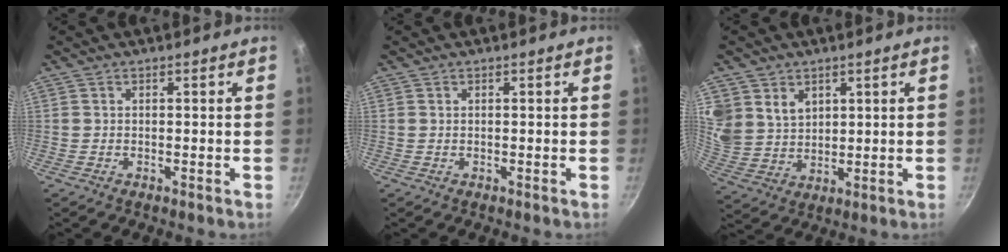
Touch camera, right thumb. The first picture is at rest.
{"total": 0.0}
{"total": 12.1, "force": [5.5, 9.5, 5.1], "torque": [-0.098, -0.014, 0.126]}